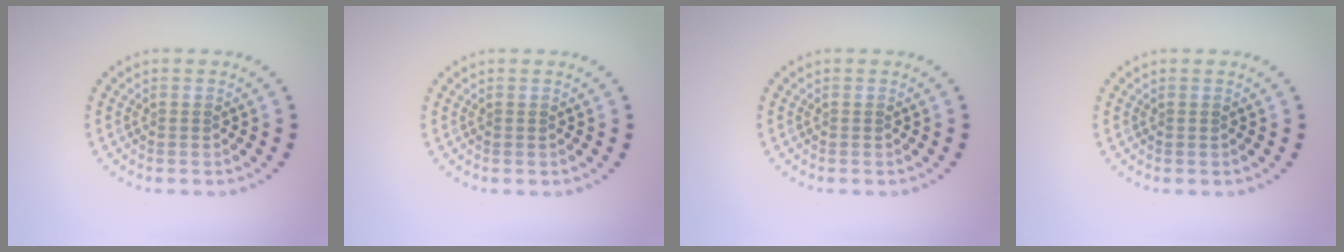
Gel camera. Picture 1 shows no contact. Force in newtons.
{"total": 0.0}
{"total": 0.0}
{"total": 0.0}